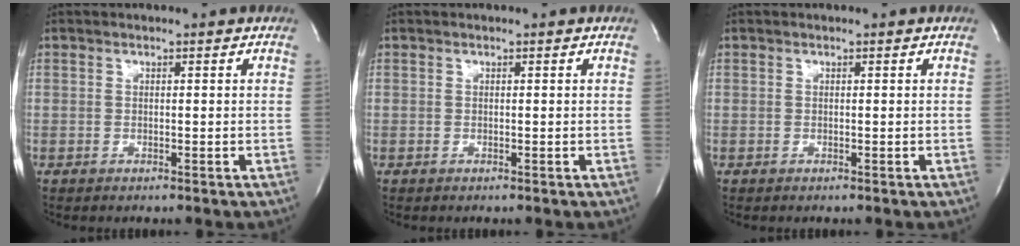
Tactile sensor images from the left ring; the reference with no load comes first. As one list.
[{"total": 0.0}, {"total": 0.0}]